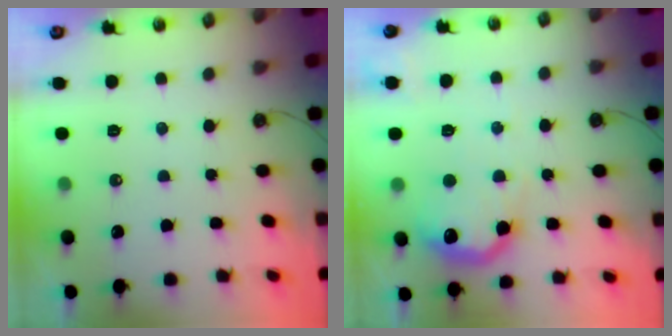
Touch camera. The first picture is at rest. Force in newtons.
{"total": 16.0, "press": 15.9, "slide": 1.0}